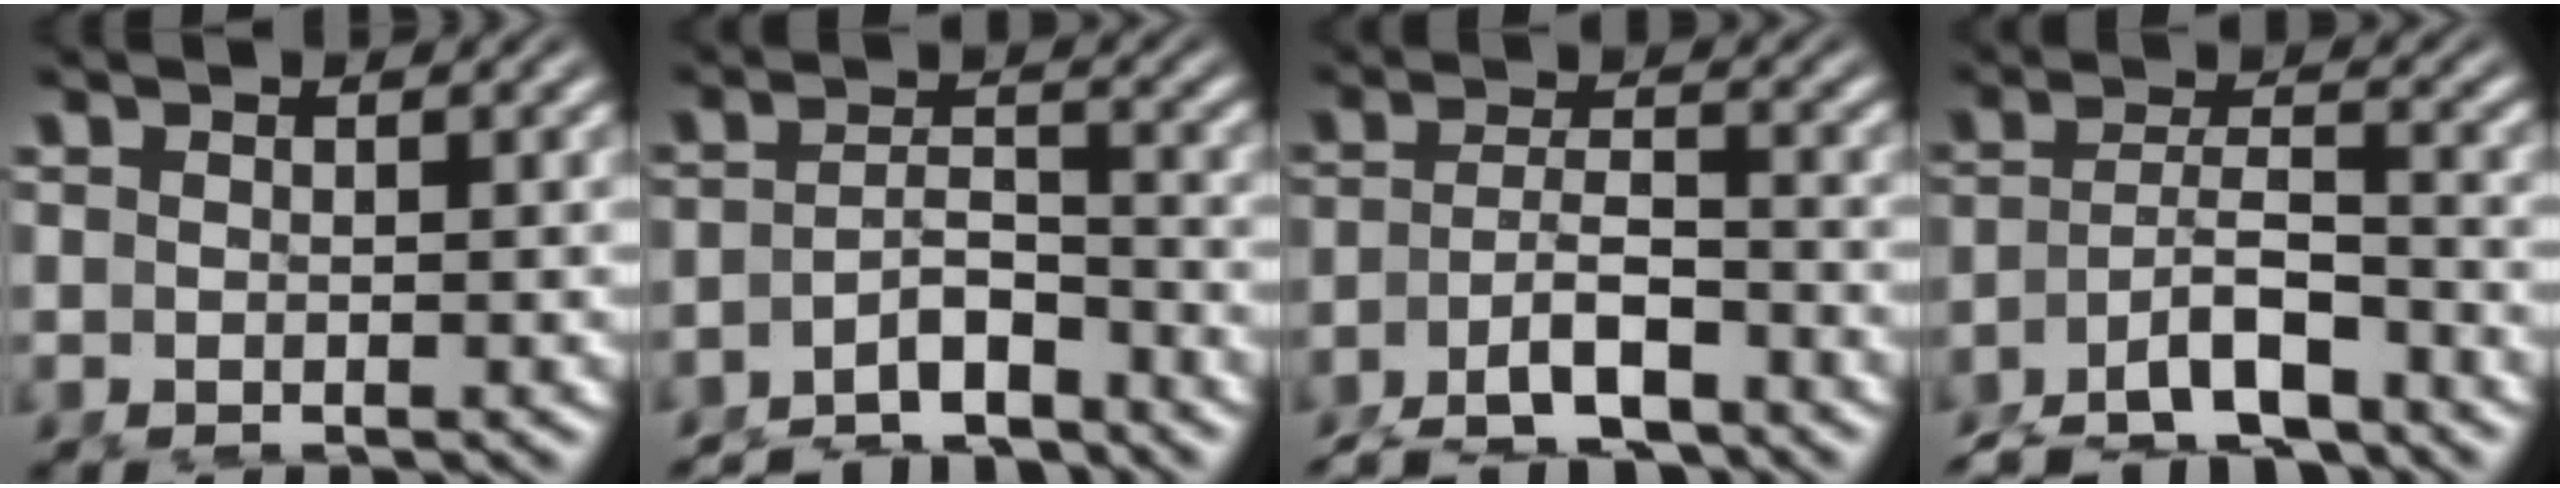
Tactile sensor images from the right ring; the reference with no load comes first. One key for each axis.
{"total": 7.1, "fx": -6.4, "fy": 2.3, "fz": 2.1, "tx": -0.030, "ty": -0.024, "tz": -0.097}
{"total": 6.7, "fx": -4.9, "fy": 2.8, "fz": 3.6, "tx": -0.066, "ty": -0.027, "tz": -0.068}
{"total": 7.2, "fx": -5.0, "fy": 3.5, "fz": 3.8, "tx": -0.071, "ty": -0.028, "tz": -0.072}